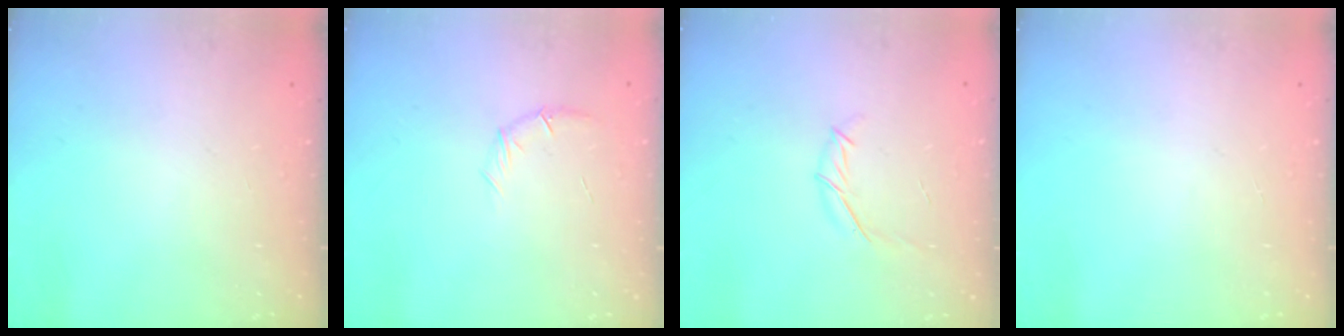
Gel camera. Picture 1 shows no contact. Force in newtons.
{"total": 6.3, "press": 6.1, "slide": 1.5}
{"total": 6.0, "press": 5.9, "slide": 1.0}
{"total": 0.0}